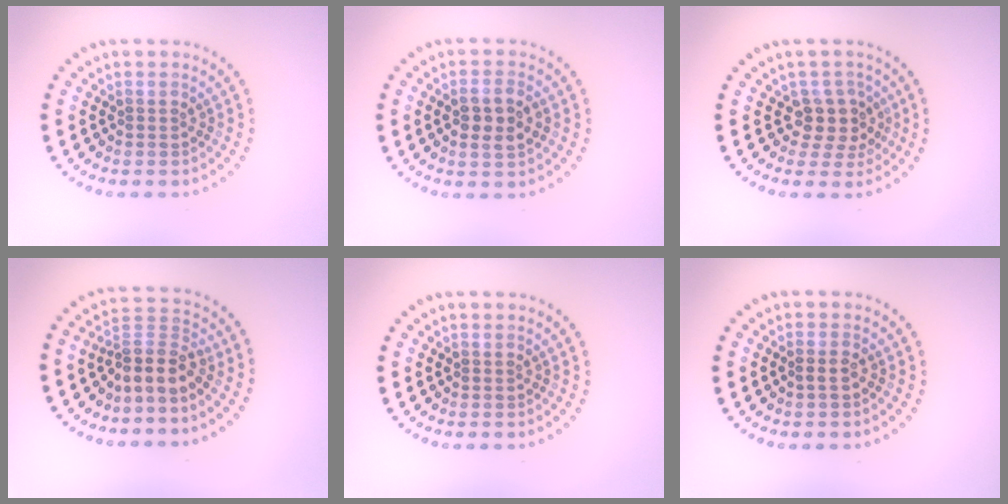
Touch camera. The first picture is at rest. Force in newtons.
{"total": 2.8, "press": 2.7, "slide": 0.3}
{"total": 2.8, "press": 2.3, "slide": 1.6}
{"total": 3.5, "press": 2.7, "slide": 2.2}
{"total": 0.0}
{"total": 0.6, "press": 0.5, "slide": 0.3}